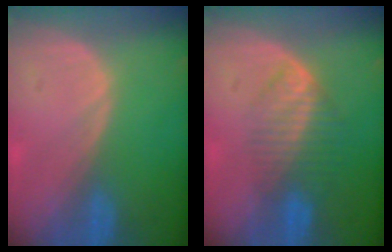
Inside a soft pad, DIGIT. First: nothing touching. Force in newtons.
{"total": 6.8, "press": 5.8, "slide": 3.5}